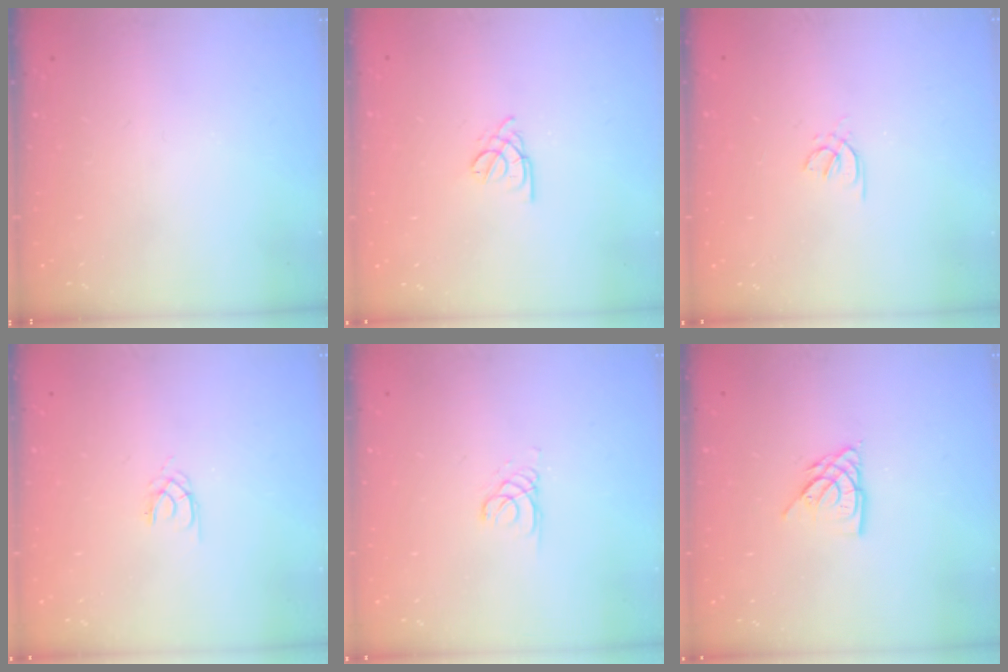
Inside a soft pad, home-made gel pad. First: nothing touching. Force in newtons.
{"total": 1.6, "press": 1.5, "slide": 0.5}
{"total": 1.2, "press": 1.2, "slide": 0.4}
{"total": 1.3, "press": 1.2, "slide": 0.3}
{"total": 1.1, "press": 1.1, "slide": 0.1}
{"total": 7.6, "press": 7.6, "slide": 0.5}